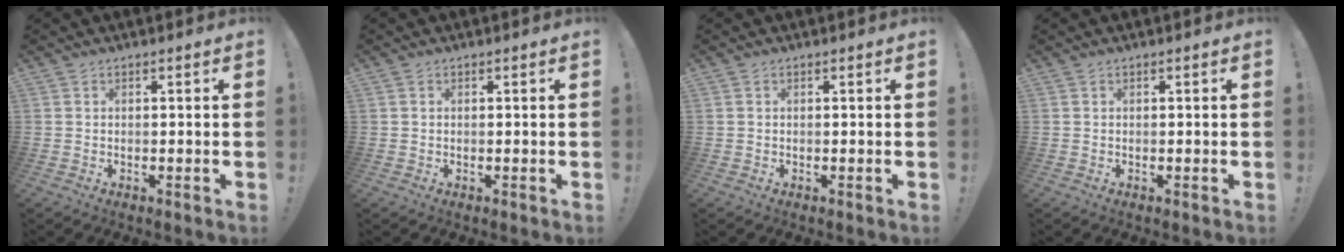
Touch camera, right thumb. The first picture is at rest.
{"total": 0.0}
{"total": 0.0}
{"total": 0.0}